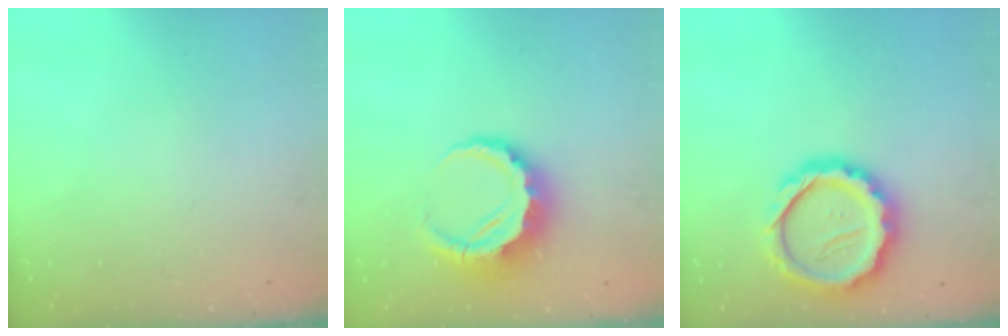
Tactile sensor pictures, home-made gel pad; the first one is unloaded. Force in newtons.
{"total": 9.5, "press": 9.4, "slide": 1.8}
{"total": 16.2, "press": 16.0, "slide": 2.6}